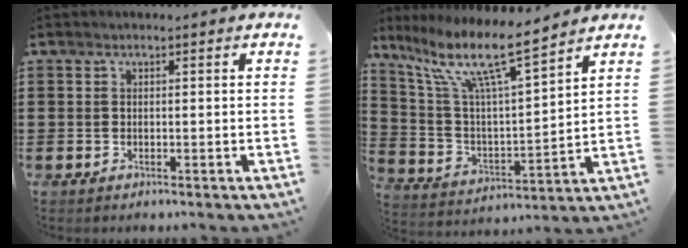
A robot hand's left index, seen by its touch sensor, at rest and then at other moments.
{"total": 11.9, "force": [8.8, 1.5, 7.9], "torque": [-0.175, -0.053, 0.145]}